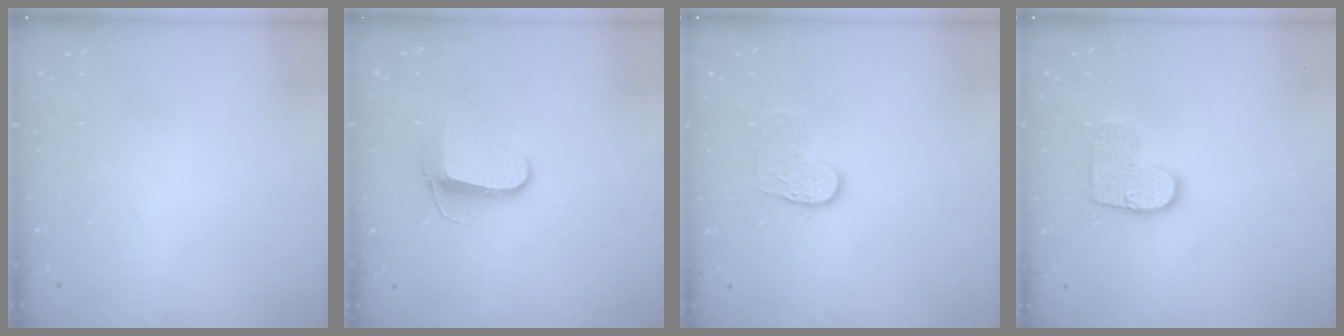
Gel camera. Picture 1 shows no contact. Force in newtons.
{"total": 8.1, "press": 8.1, "slide": 0.9}
{"total": 7.6, "press": 7.6, "slide": 0.4}
{"total": 9.8, "press": 9.8, "slide": 0.4}